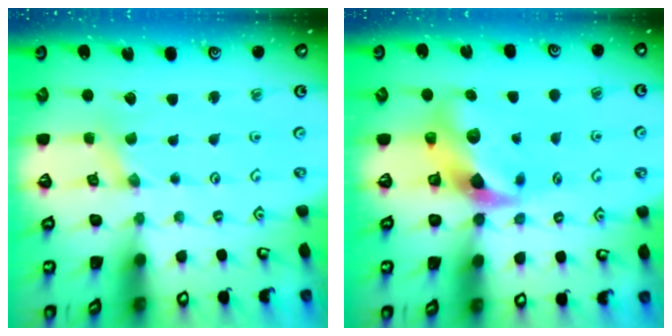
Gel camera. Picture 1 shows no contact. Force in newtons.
{"total": 11.0, "press": 10.9, "slide": 1.6}